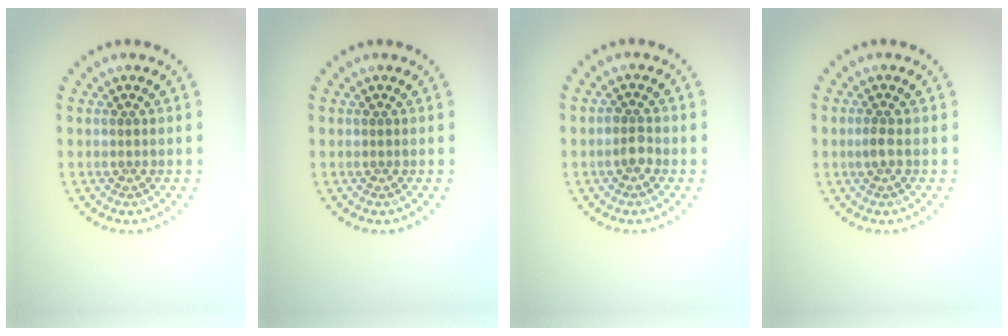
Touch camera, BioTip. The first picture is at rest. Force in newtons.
{"total": 0.0}
{"total": 1.4, "press": 1.3, "slide": 0.6}
{"total": 0.8, "press": 0.8, "slide": 0.2}